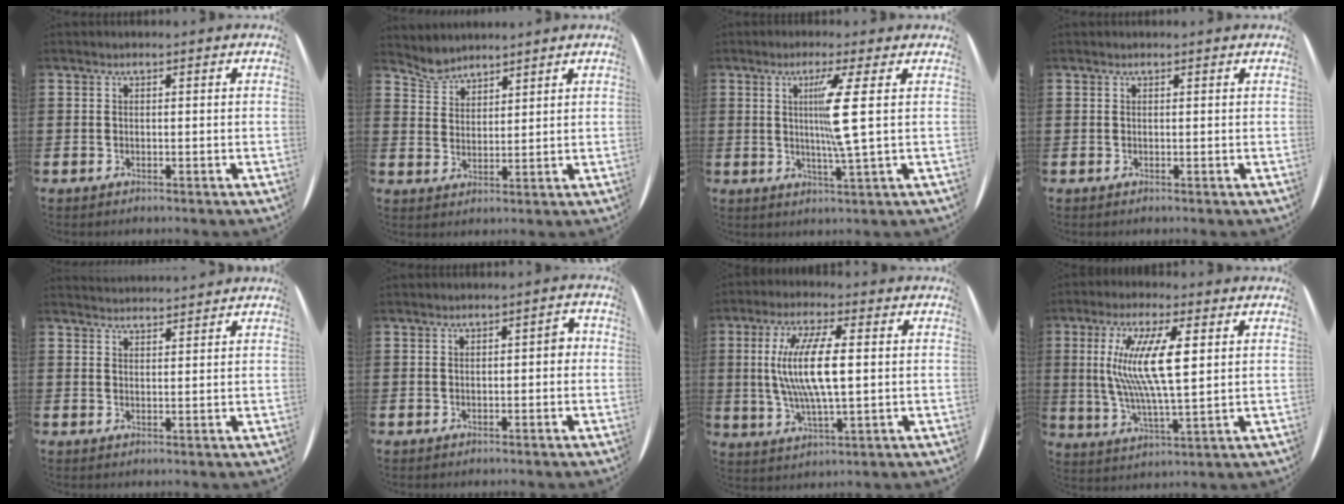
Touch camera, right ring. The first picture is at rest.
{"total": 3.3, "force": [3.3, 0.4, -0.4], "torque": [-0.005, -0.012, 0.064]}
{"total": 5.9, "force": [1.5, -0.8, 5.7], "torque": [-0.105, -0.013, 0.016]}
{"total": 0.0}
{"total": 2.2, "force": [2.1, -0.2, -0.5], "torque": [0.006, -0.010, 0.041]}
{"total": 1.7, "force": [-0.2, 0.7, 1.5], "torque": [-0.027, 0.006, -0.006]}
{"total": 9.1, "force": [1.0, 2.3, 8.7], "torque": [-0.184, 0.001, 0.009]}
{"total": 9.9, "force": [2.7, 2.1, 9.3], "torque": [-0.199, 0.000, 0.040]}